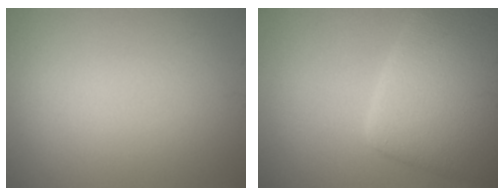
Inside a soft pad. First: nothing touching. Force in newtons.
{"total": 9.5, "press": 9.4, "slide": 0.5}